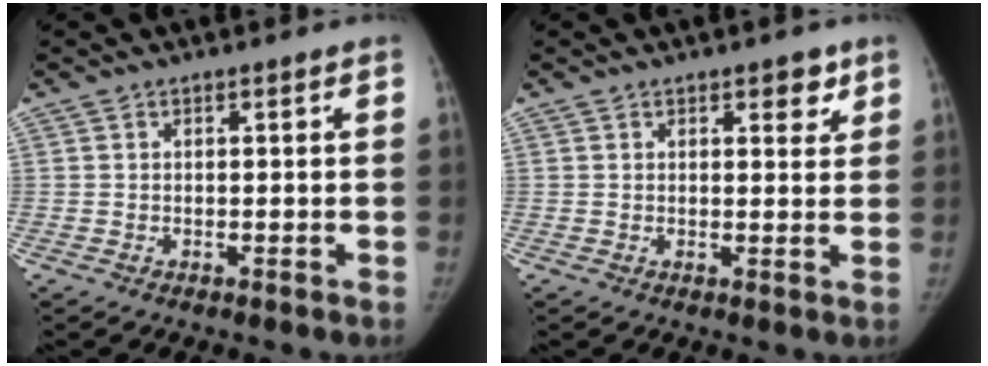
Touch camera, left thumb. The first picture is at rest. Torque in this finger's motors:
{"motor_torque": [-0.15, 0.06, 0.27, -0.18, 0.05]}